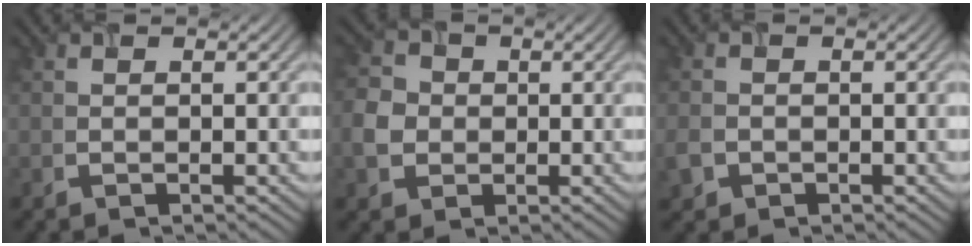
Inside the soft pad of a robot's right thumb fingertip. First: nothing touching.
{"total": 4.1, "force": [-0.4, 3.7, 1.7], "torque": [-0.047, 0.004, -0.015]}
{"total": 2.2, "force": [-0.8, 1.8, 0.8], "torque": [-0.027, -0.007, -0.020]}